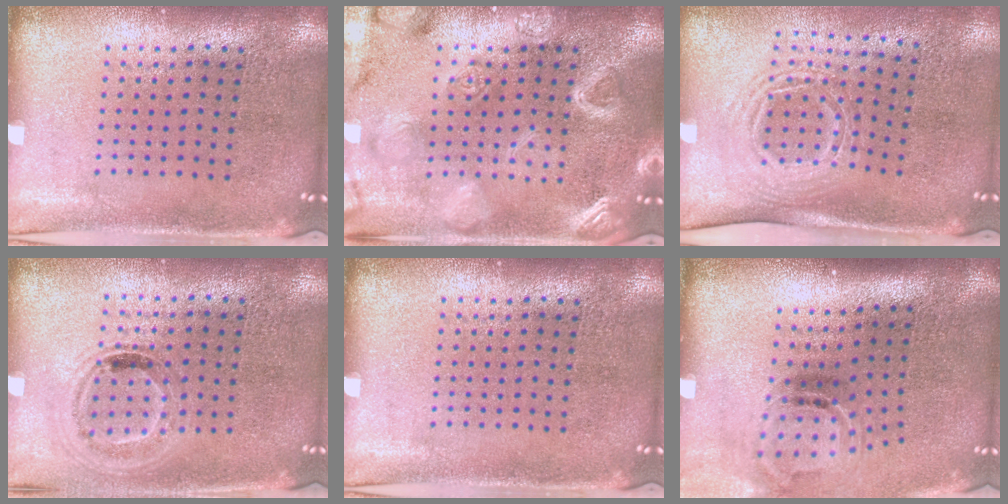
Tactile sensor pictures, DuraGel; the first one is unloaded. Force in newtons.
{"total": 5.5, "press": 5.5, "slide": 0.7}
{"total": 1.7, "press": 1.2, "slide": 1.1}
{"total": 1.0, "press": 0.9, "slide": 0.4}
{"total": 0.0}
{"total": 1.6, "press": 1.0, "slide": 1.2}